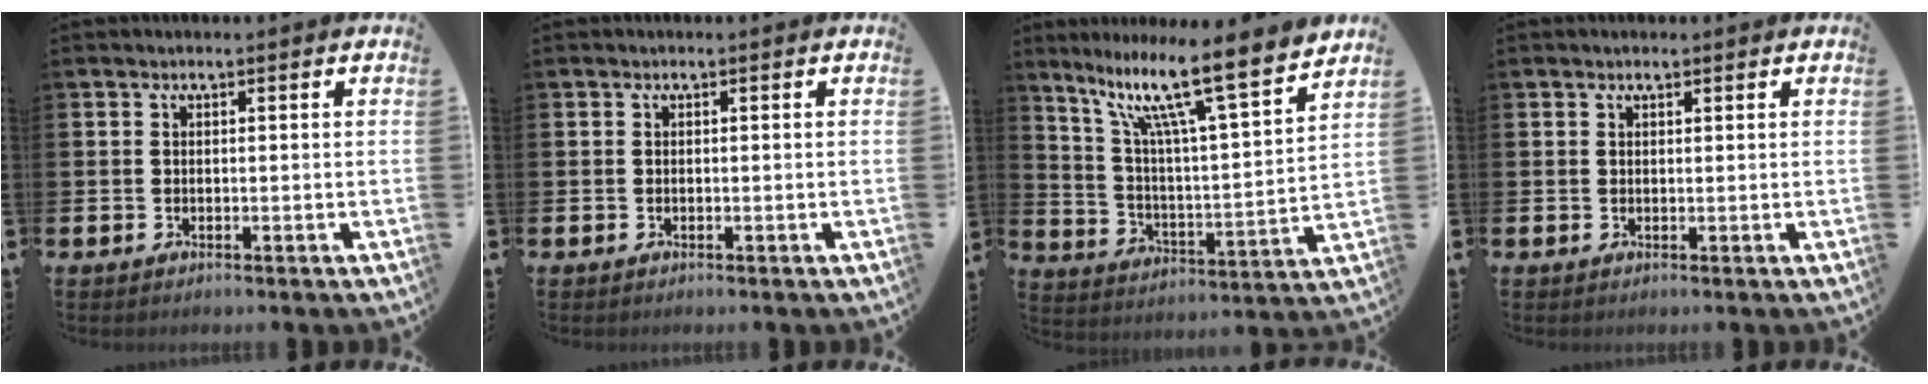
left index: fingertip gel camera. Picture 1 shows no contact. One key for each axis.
{"total": 0.0}
{"total": 12.8, "fx": 9.6, "fy": 1.5, "fz": 8.3, "tx": -0.182, "ty": -0.064, "tz": 0.154}
{"total": 0.8, "fx": 0.8, "fy": 0.3, "fz": 0.2, "tx": 0.007, "ty": -0.002, "tz": 0.011}